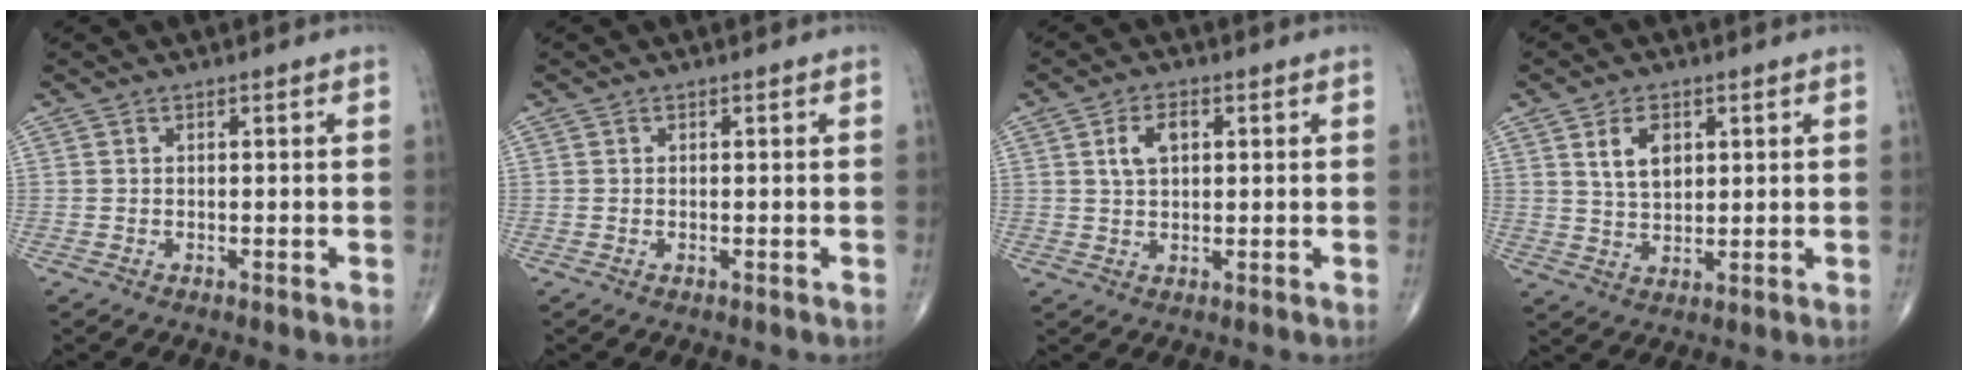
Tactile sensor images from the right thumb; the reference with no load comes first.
{"total": 0.0}
{"total": 4.5, "force": [1.3, 2.7, 3.4], "torque": [-0.062, 0.004, 0.022]}
{"total": 6.0, "force": [2.3, 3.7, 4.2], "torque": [-0.063, -0.014, 0.046]}